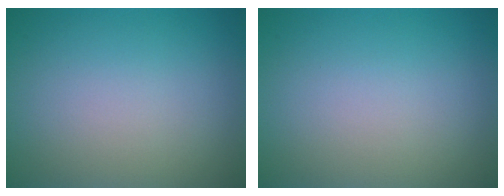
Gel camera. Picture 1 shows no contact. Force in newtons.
{"total": 0.0}